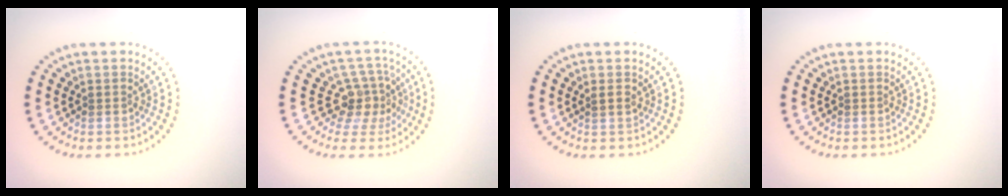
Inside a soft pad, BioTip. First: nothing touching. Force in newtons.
{"total": 3.7, "press": 2.6, "slide": 2.6}
{"total": 0.7, "press": 0.6, "slide": 0.4}
{"total": 0.0}